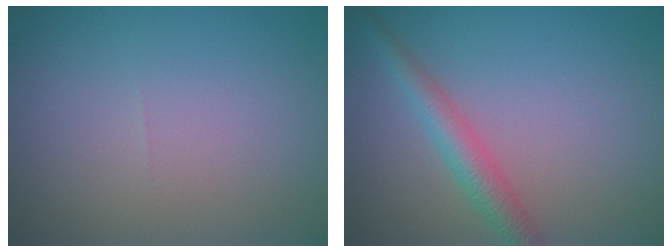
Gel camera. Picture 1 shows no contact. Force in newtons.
{"total": 2.9, "press": 2.9, "slide": 0.1}